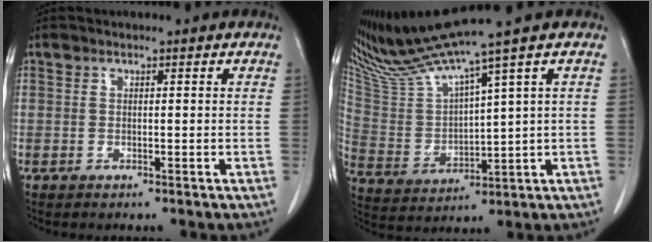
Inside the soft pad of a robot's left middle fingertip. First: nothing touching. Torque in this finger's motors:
{"motor_torque": [-0.67, -0.69, 0.03, 0.05]}